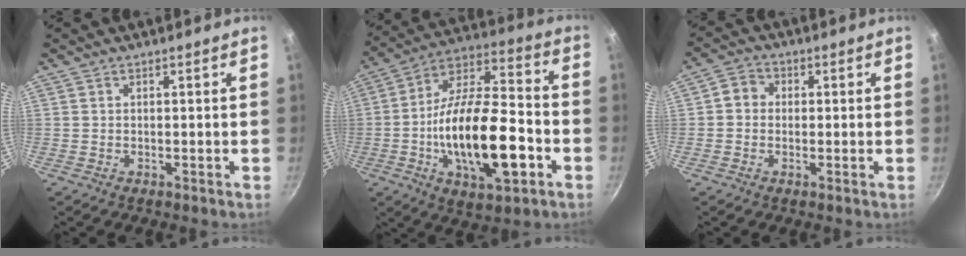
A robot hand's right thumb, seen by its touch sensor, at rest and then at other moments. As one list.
[{"total": 23.2, "force": [-5.9, 9.9, 20.1], "torque": [-0.331, 0.039, -0.102]}, {"total": 4.0, "force": [0.1, 3.6, 1.8], "torque": [-0.015, 0.007, -0.013]}]